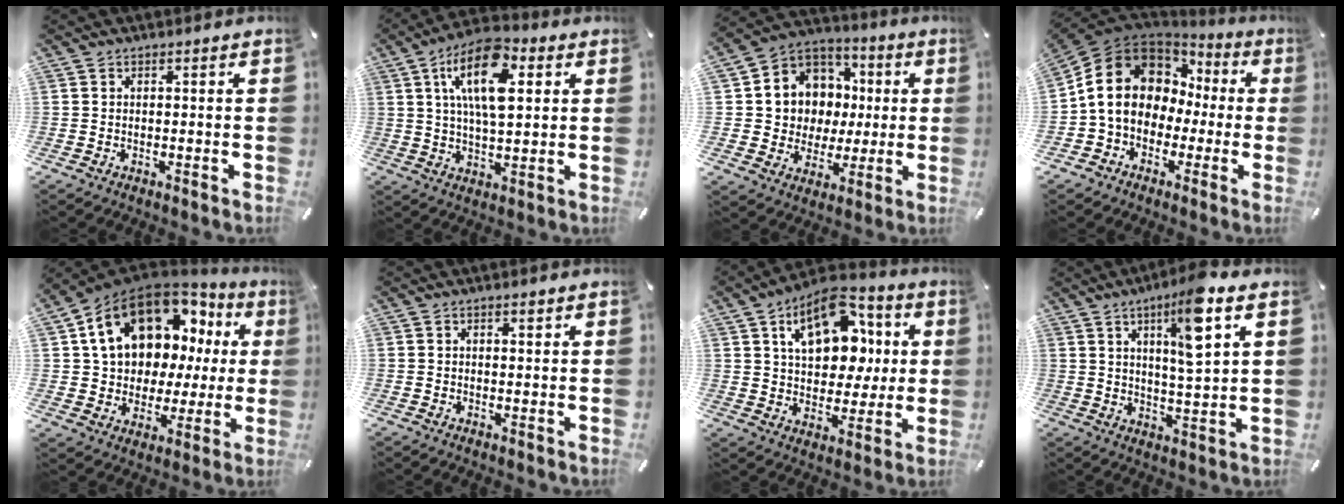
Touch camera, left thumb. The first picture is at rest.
{"total": 15.2, "force": [5.4, 7.1, 12.2], "torque": [-0.227, -0.005, 0.089]}
{"total": 11.1, "force": [0.7, 11.0, 1.5], "torque": [-0.032, -0.016, 0.026]}
{"total": 15.5, "force": [0.7, 13.2, 8.1], "torque": [-0.169, 0.007, 0.015]}
{"total": 17.6, "force": [7.7, 12.4, 9.8], "torque": [-0.170, -0.045, 0.146]}
{"total": 1.2, "force": [0.5, 0.5, 0.9], "torque": [-0.018, 0.003, 0.009]}
{"total": 18.0, "force": [6.6, 12.1, 11.6], "torque": [-0.188, -0.018, 0.119]}
{"total": 11.4, "force": [5.5, 2.0, 9.7], "torque": [-0.148, -0.022, 0.082]}